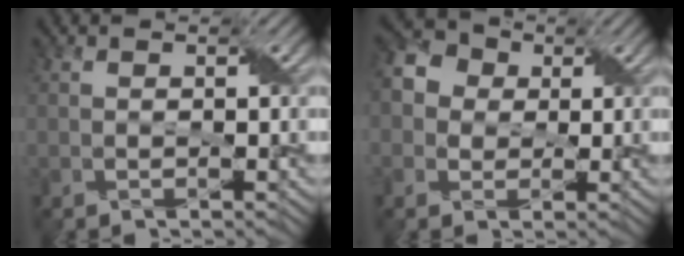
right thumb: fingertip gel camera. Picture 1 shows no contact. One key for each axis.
{"total": 5.3, "fx": 0.8, "fy": 4.7, "fz": 2.3, "tx": -0.069, "ty": 0.013, "tz": 0.001}